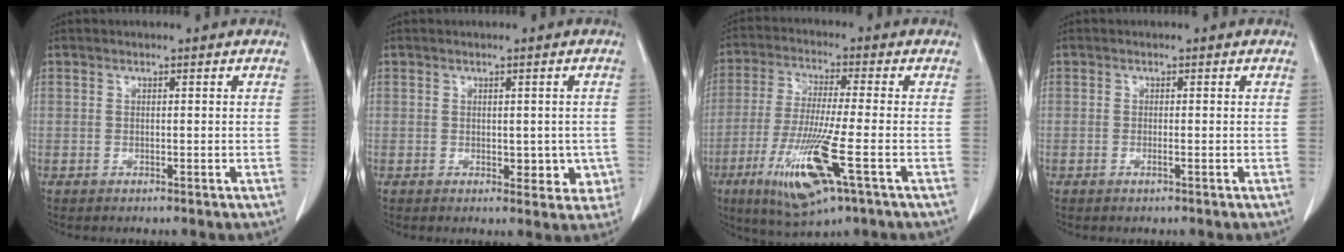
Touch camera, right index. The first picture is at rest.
{"total": 4.2, "force": [-0.6, 2.7, 3.1], "torque": [-0.014, 0.001, 0.001]}
{"total": 13.5, "force": [-5.4, 0.8, 12.4], "torque": [-0.252, -0.035, -0.096]}
{"total": 0.7, "force": [-0.3, -0.1, 0.6], "torque": [-0.010, -0.001, -0.005]}